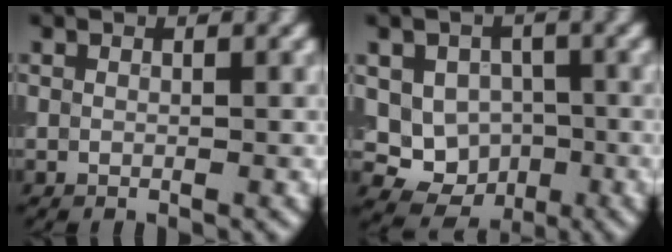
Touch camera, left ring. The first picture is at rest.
{"total": 6.9, "force": [-0.3, 6.1, 3.2], "torque": [-0.030, 0.003, -0.020]}